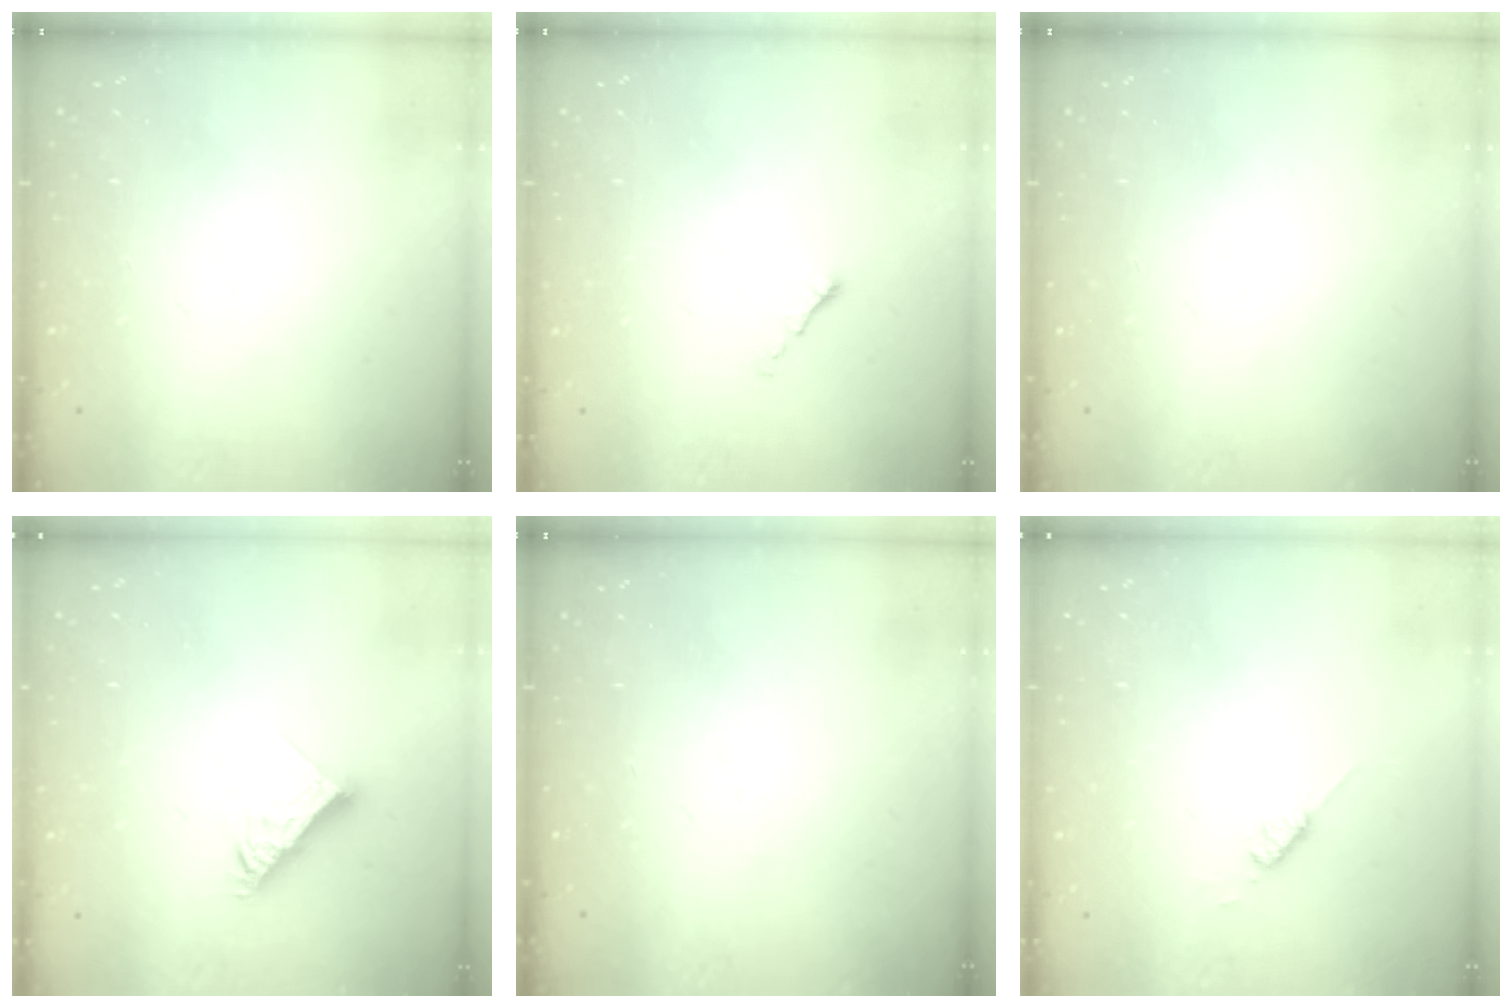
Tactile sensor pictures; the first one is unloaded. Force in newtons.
{"total": 0.6, "press": 0.5, "slide": 0.2}
{"total": 0.0}
{"total": 9.8, "press": 9.8, "slide": 0.8}
{"total": 0.0}
{"total": 2.6, "press": 2.6, "slide": 0.3}